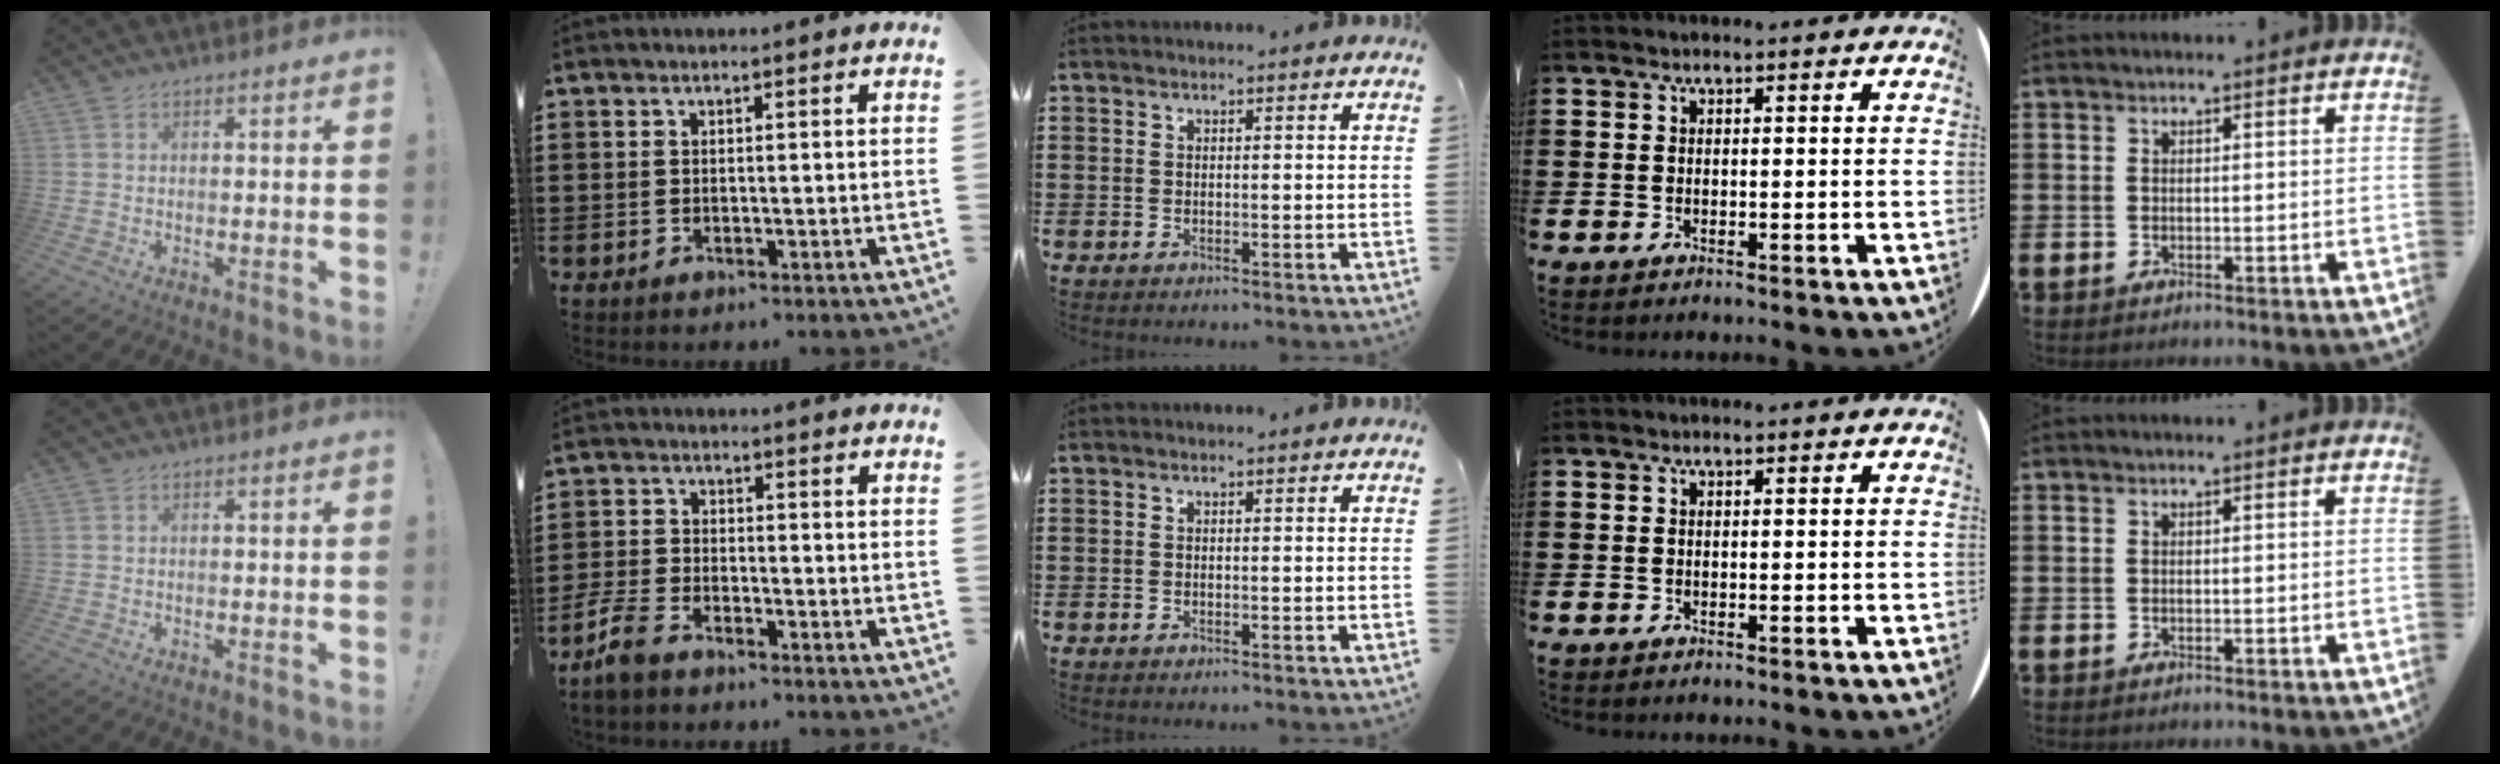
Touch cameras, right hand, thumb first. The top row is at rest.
{"index": {"total": 4.2, "force": [-3.5, 1.2, 2.0], "torque": [-0.064, -0.004, -0.076]}}